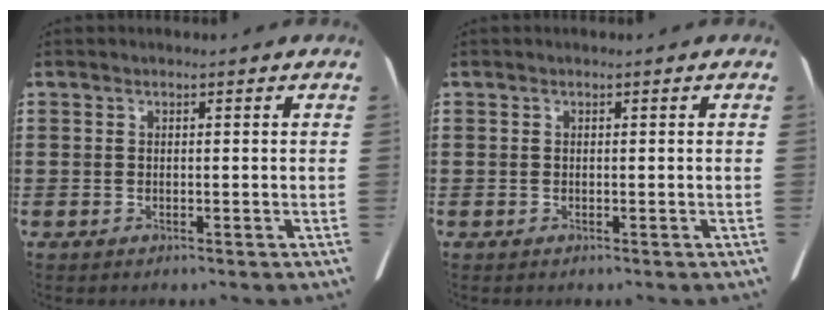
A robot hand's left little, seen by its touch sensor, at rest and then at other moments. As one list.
[{"total": 0.0}]